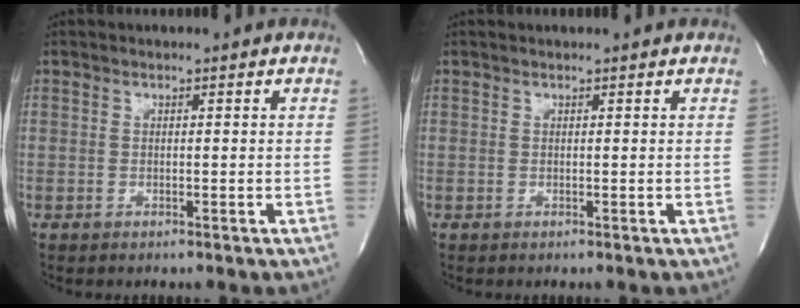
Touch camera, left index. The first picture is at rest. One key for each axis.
{"total": 1.1, "fx": 1.1, "fy": 0.1, "fz": 0.3, "tx": -0.011, "ty": 0.011, "tz": 0.013}